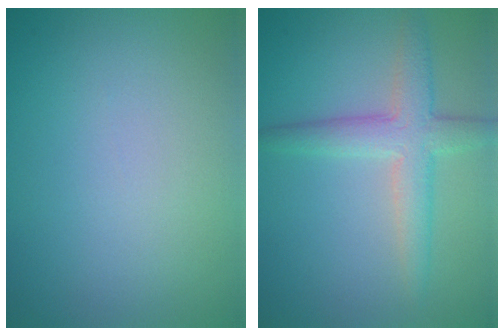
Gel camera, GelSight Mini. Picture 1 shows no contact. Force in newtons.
{"total": 3.8, "press": 3.8, "slide": 0.0}